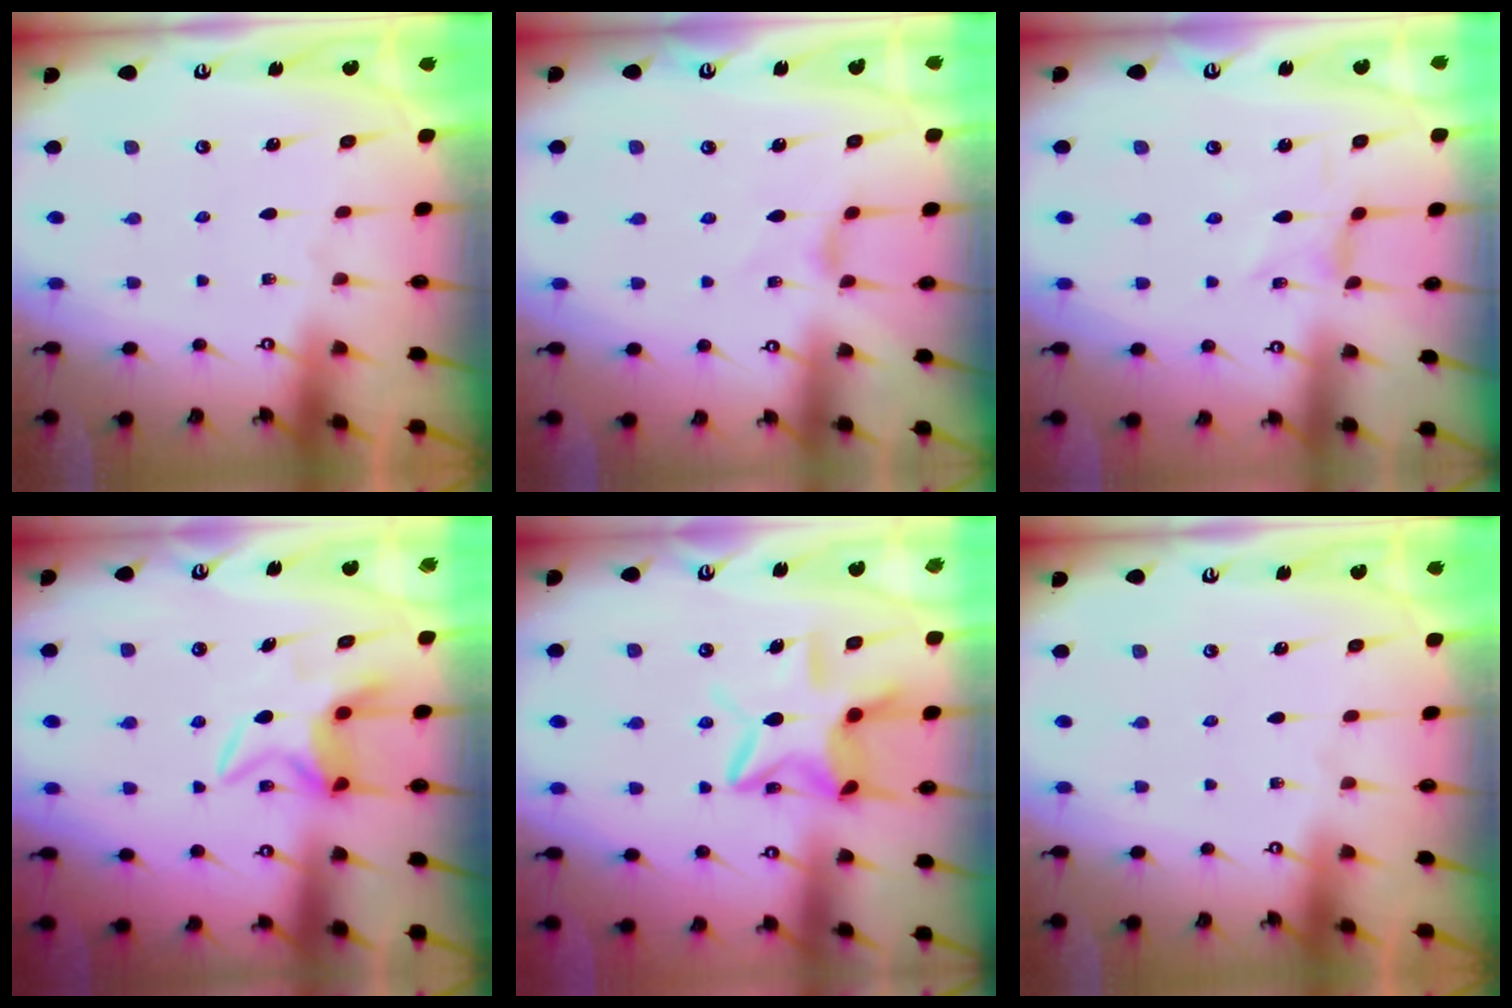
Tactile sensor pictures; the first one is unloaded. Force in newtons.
{"total": 2.3, "press": 2.3, "slide": 0.5}
{"total": 0.0}
{"total": 6.0, "press": 6.0, "slide": 0.4}
{"total": 12.2, "press": 12.1, "slide": 1.2}
{"total": 0.0}